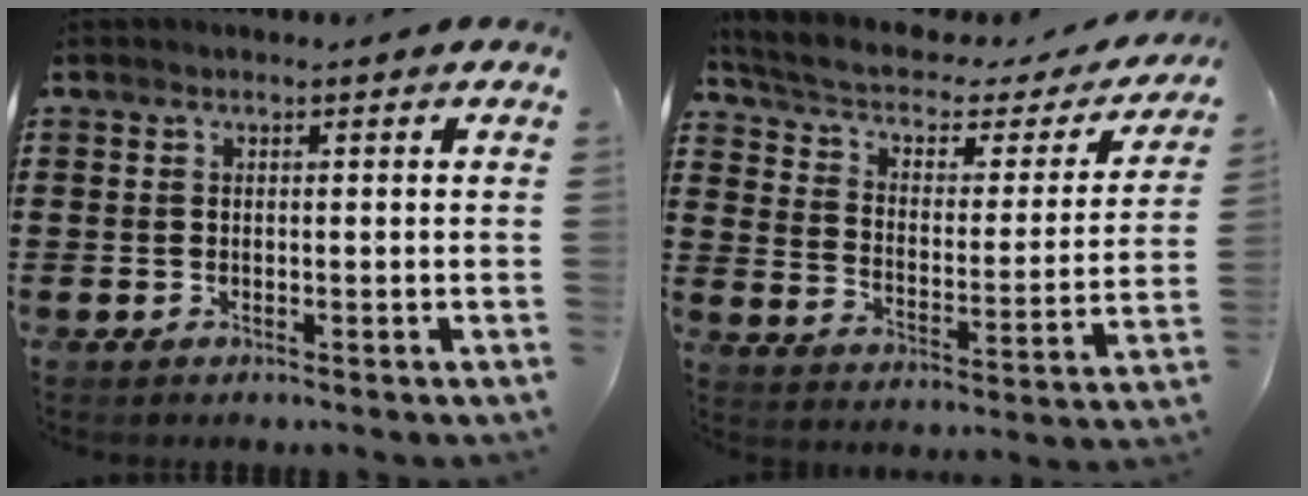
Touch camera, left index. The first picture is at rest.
{"total": 4.4, "force": [2.6, 2.1, 2.8], "torque": [-0.070, -0.024, 0.039]}